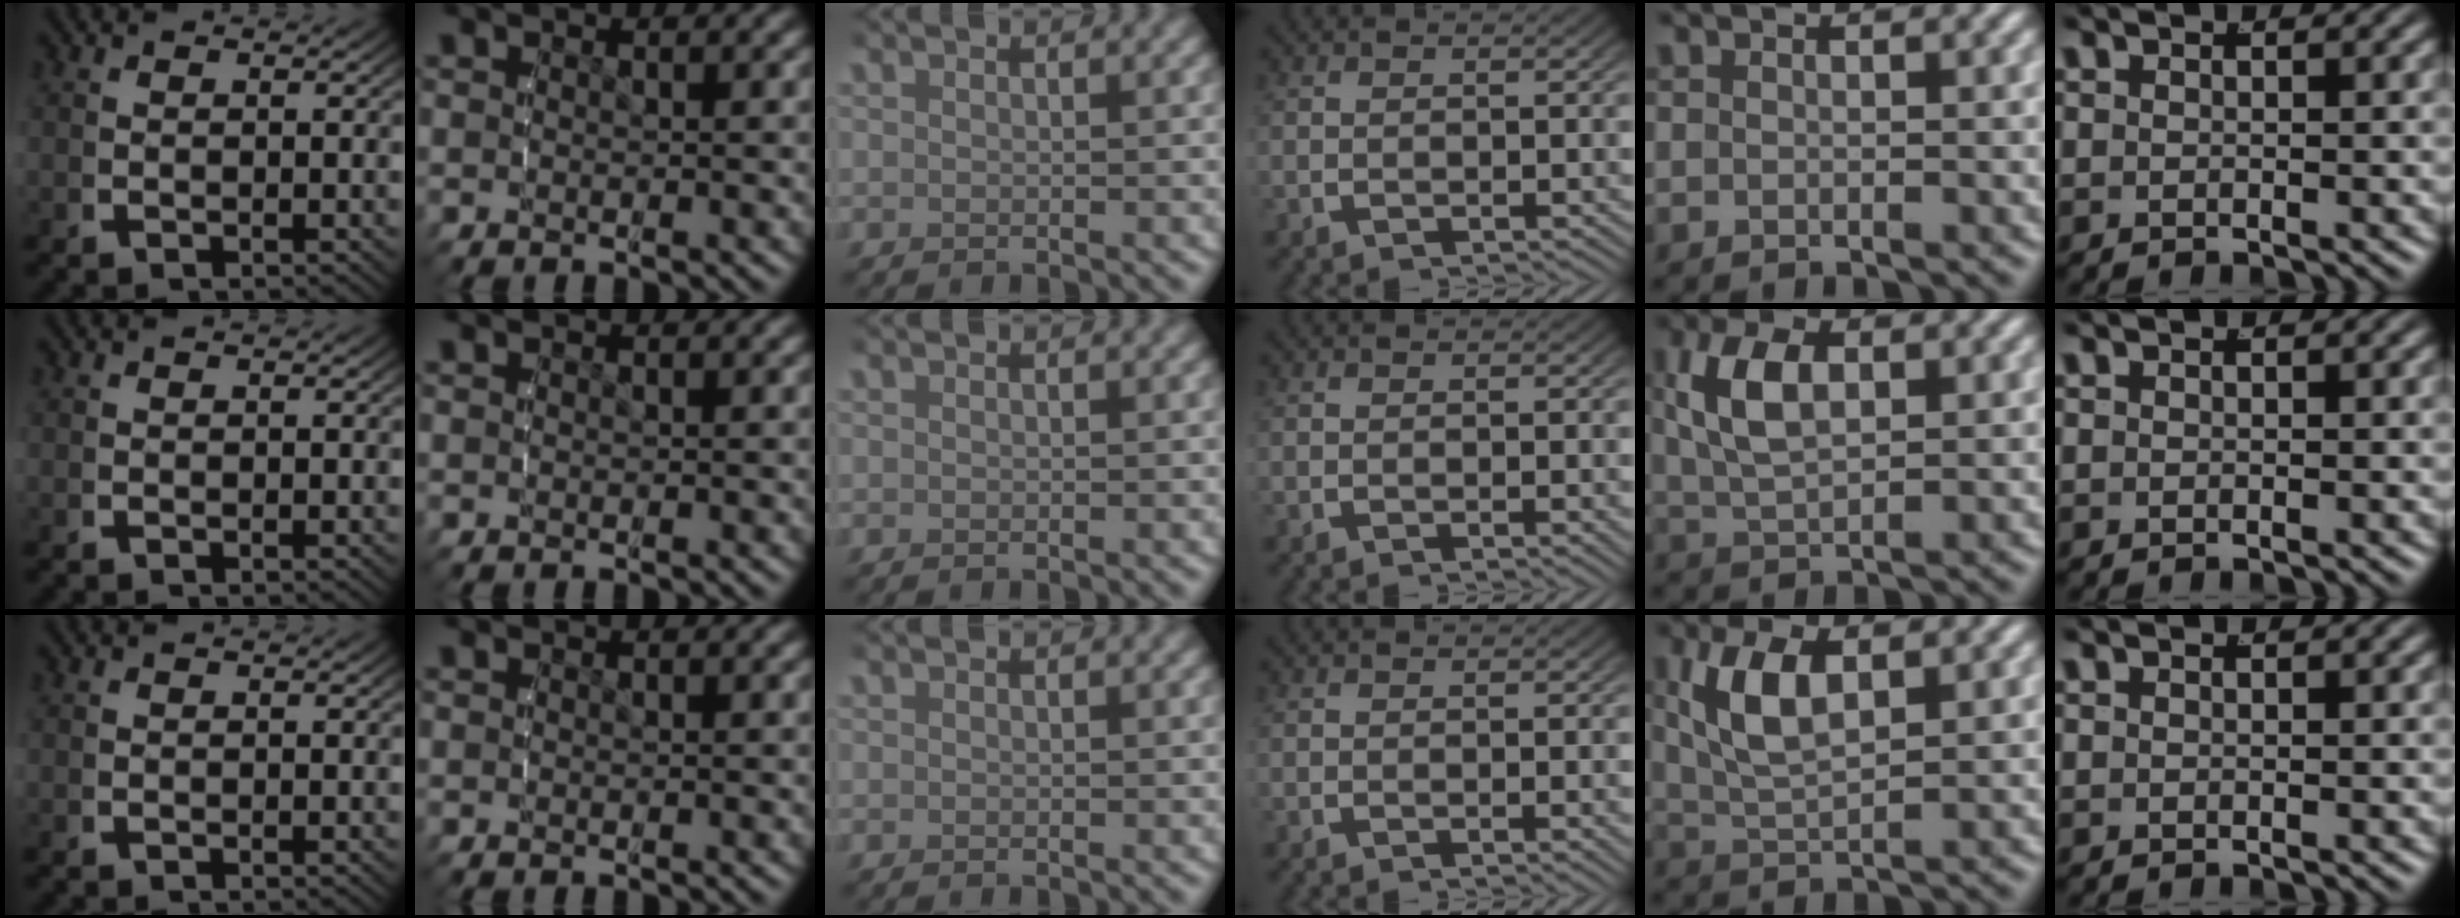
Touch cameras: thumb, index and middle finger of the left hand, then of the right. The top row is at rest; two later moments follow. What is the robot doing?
{"motion": "lift_and_place", "object": "cubes"}